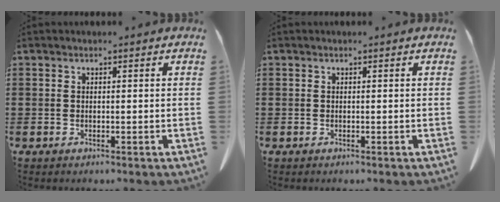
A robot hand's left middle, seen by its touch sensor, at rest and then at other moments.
{"total": 0.0}